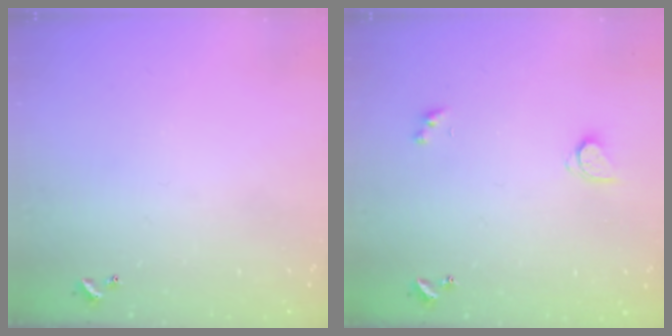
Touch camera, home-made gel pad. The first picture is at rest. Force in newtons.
{"total": 2.6, "press": 2.6, "slide": 0.3}